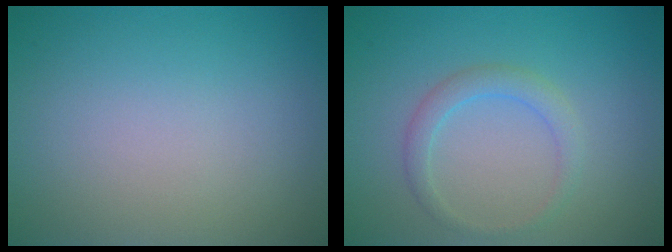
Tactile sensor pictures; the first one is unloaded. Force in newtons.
{"total": 1.9, "press": 1.9, "slide": 0.1}